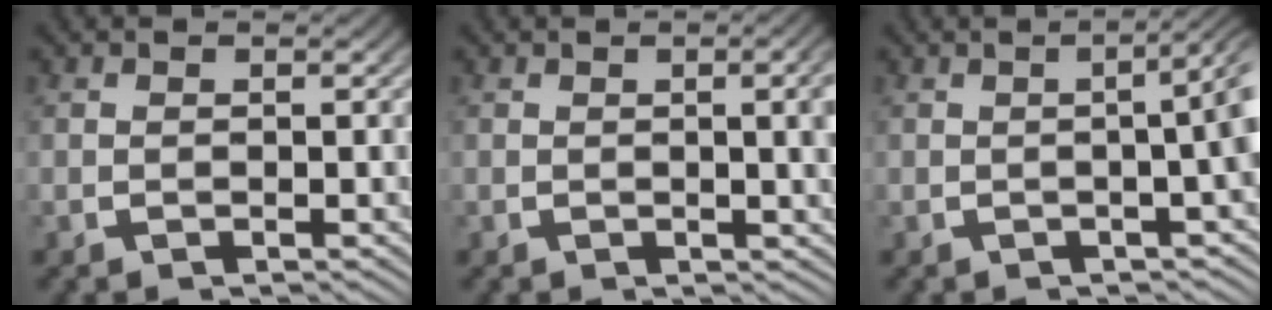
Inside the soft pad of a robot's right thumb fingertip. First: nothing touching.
{"total": 3.0, "force": [0.2, 0.7, 2.9], "torque": [-0.030, 0.002, 0.003]}
{"total": 4.6, "force": [0.8, 1.6, 4.2], "torque": [-0.045, 0.018, 0.003]}